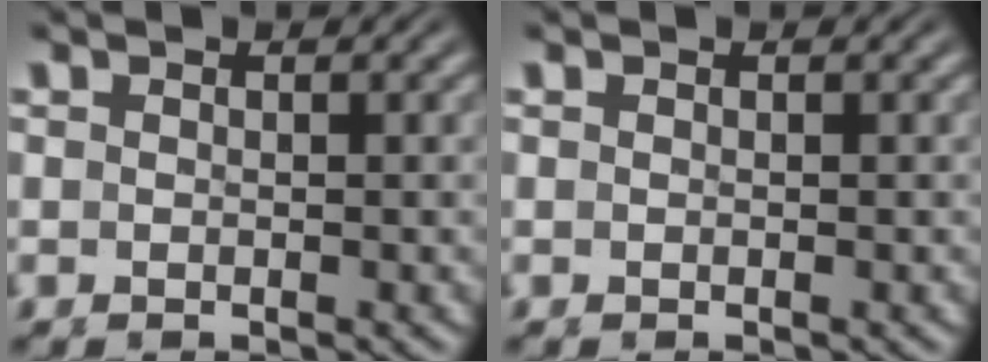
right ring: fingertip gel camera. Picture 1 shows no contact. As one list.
[{"total": 0.0}]